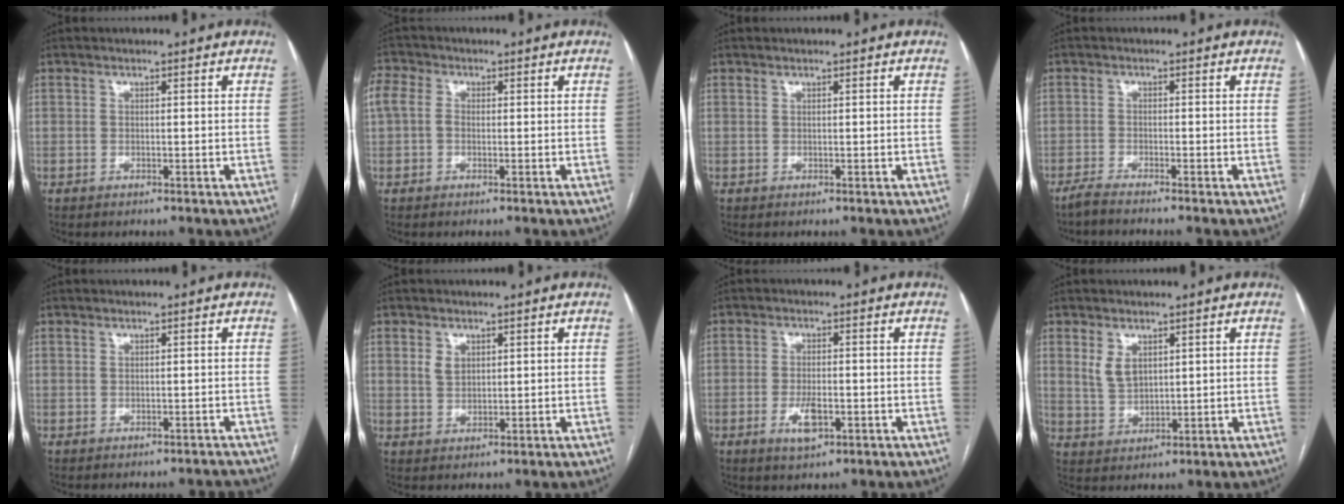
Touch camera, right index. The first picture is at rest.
{"total": 5.6, "force": [0.6, 4.4, 3.5], "torque": [-0.102, 0.030, 0.014]}
{"total": 0.0}
{"total": 2.6, "force": [-2.3, -0.6, 0.9], "torque": [-0.019, -0.003, -0.044]}
{"total": 0.9, "force": [-0.7, 0.5, 0.2], "torque": [-0.001, 0.003, -0.005]}
{"total": 2.5, "force": [1.1, 1.8, 1.3], "torque": [-0.028, 0.002, 0.026]}
{"total": 4.3, "force": [-1.7, 1.5, 3.7], "torque": [-0.075, -0.004, -0.024]}
{"total": 3.9, "force": [1.9, 2.4, 2.5], "torque": [-0.056, 0.001, 0.047]}